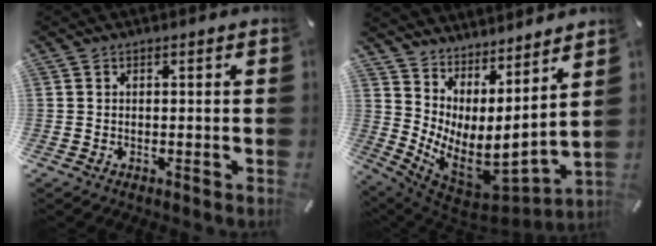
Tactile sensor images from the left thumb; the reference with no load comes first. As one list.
[{"total": 5.8, "force": [0.5, 3.2, 4.8], "torque": [-0.089, -0.070, 0.010]}]